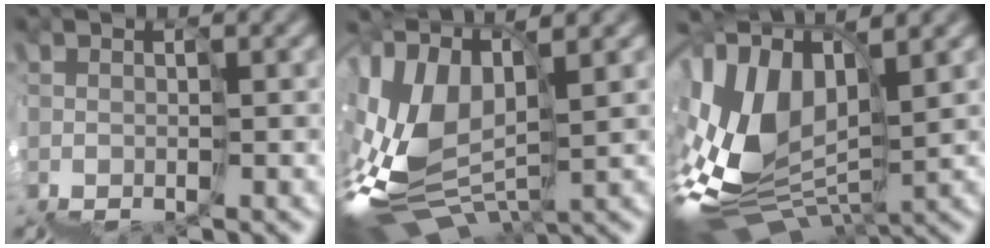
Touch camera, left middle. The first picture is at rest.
{"total": 8.1, "force": [2.6, 4.3, 6.4], "torque": [-0.176, 0.040, 0.045]}
{"total": 9.9, "force": [2.7, 5.3, 7.9], "torque": [-0.186, 0.032, 0.048]}